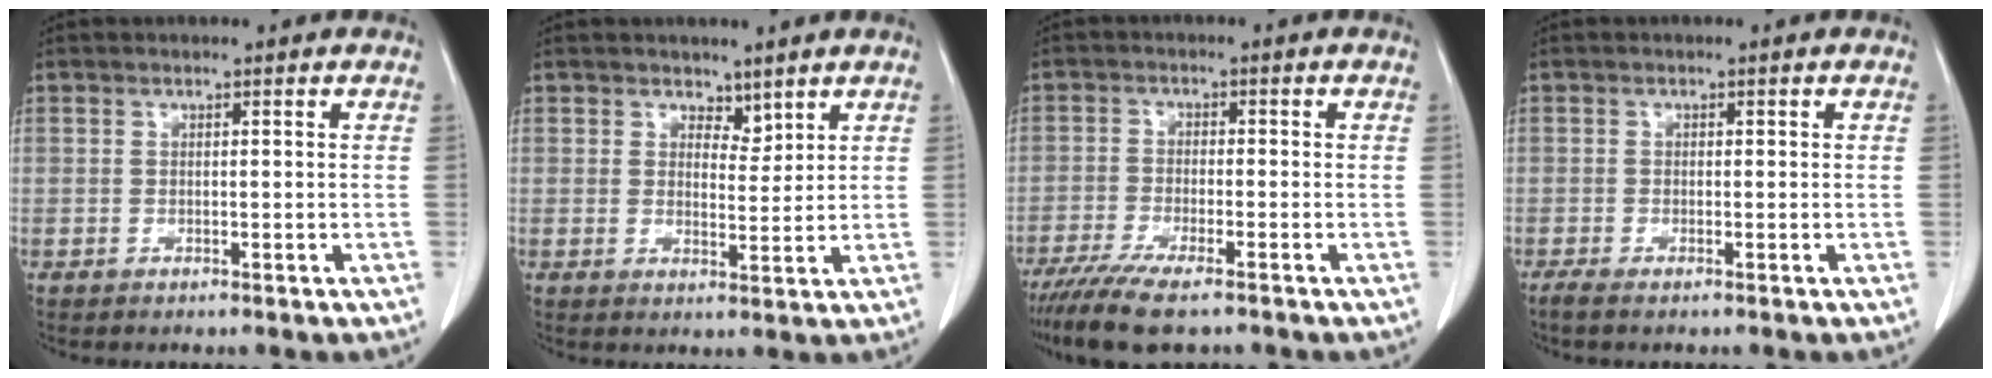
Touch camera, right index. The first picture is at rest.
{"total": 2.7, "force": [2.1, 1.6, 0.8], "torque": [-0.006, -0.004, 0.036]}
{"total": 8.8, "force": [-6.9, 1.2, 5.3], "torque": [-0.086, -0.021, -0.113]}
{"total": 1.5, "force": [-1.0, 0.2, 1.1], "torque": [-0.022, -0.003, -0.021]}